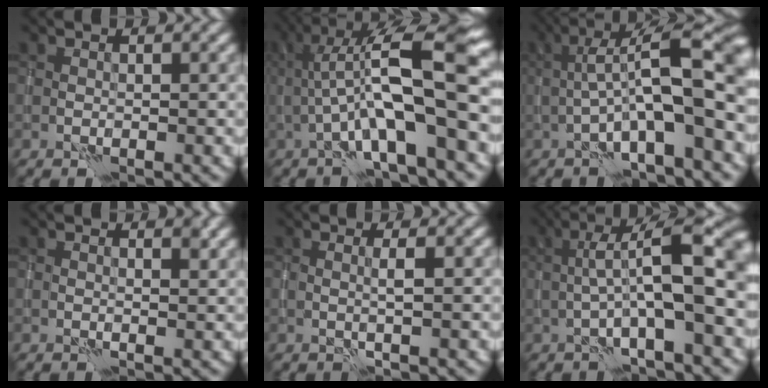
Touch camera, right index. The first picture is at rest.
{"total": 11.5, "force": [0.0, 2.8, 11.1], "torque": [-0.189, 0.023, -0.003]}
{"total": 11.4, "force": [-1.0, 3.0, 11.0], "torque": [-0.172, 0.028, -0.019]}
{"total": 1.1, "force": [0.7, 0.3, 0.8], "torque": [-0.009, -0.002, 0.010]}
{"total": 1.2, "force": [0.0, 0.1, 1.2], "torque": [-0.021, 0.002, -0.004]}
{"total": 10.9, "force": [0.3, 2.9, 10.5], "torque": [-0.162, 0.029, -0.002]}